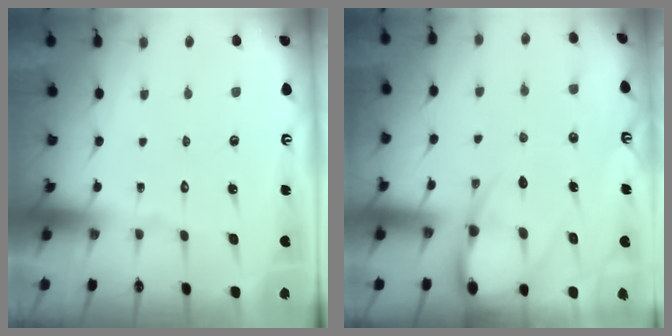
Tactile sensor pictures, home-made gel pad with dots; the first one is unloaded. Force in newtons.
{"total": 9.7, "press": 9.6, "slide": 0.9}